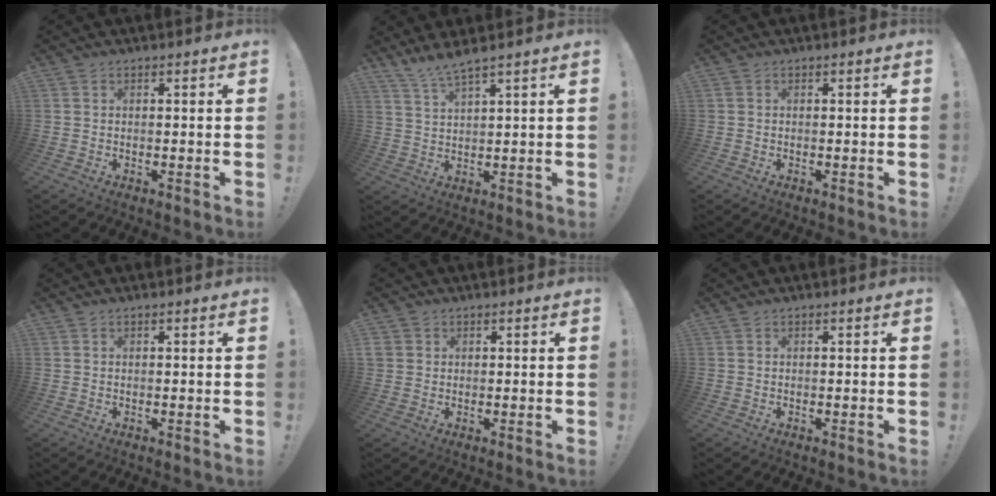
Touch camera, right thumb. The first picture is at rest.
{"total": 5.2, "force": [4.6, -0.3, 2.4], "torque": [-0.063, -0.021, 0.083]}
{"total": 0.0}
{"total": 0.0}
{"total": 2.3, "force": [1.1, 2.0, 0.2], "torque": [-0.003, -0.002, 0.020]}
{"total": 0.0}